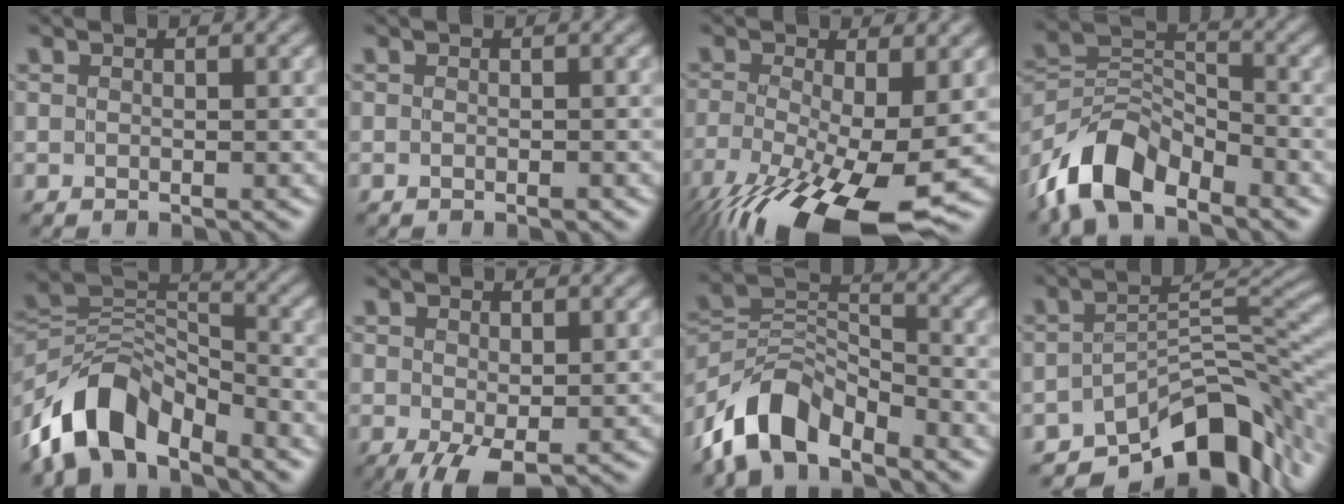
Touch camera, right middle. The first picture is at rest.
{"total": 0.6, "force": [-0.3, 0.2, 0.5], "torque": [-0.006, -0.002, -0.002]}
{"total": 12.9, "force": [-6.1, 4.3, 10.5], "torque": [-0.201, -0.041, -0.101]}
{"total": 8.0, "force": [-5.8, 3.8, 3.9], "torque": [-0.073, 0.005, -0.124]}
{"total": 8.6, "force": [-6.1, 4.3, 4.3], "torque": [-0.074, 0.006, -0.122]}
{"total": 3.8, "force": [-1.1, 2.3, 2.8], "torque": [-0.070, -0.012, -0.015]}
{"total": 7.7, "force": [-5.8, 3.7, 3.5], "torque": [-0.061, 0.004, -0.123]}
{"total": 9.0, "force": [-6.2, 3.3, 5.6], "torque": [-0.068, 0.008, -0.106]}